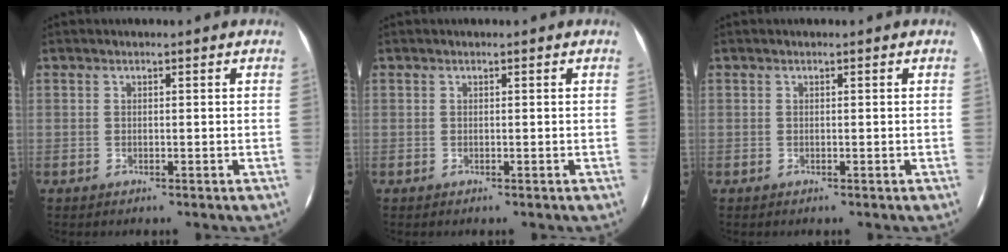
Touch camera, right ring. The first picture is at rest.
{"total": 0.0}
{"total": 0.0}